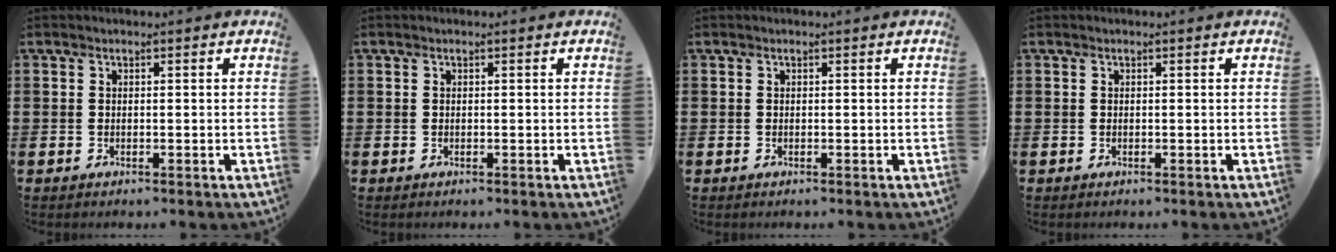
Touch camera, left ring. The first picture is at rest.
{"total": 0.0}
{"total": 0.0}
{"total": 0.0}